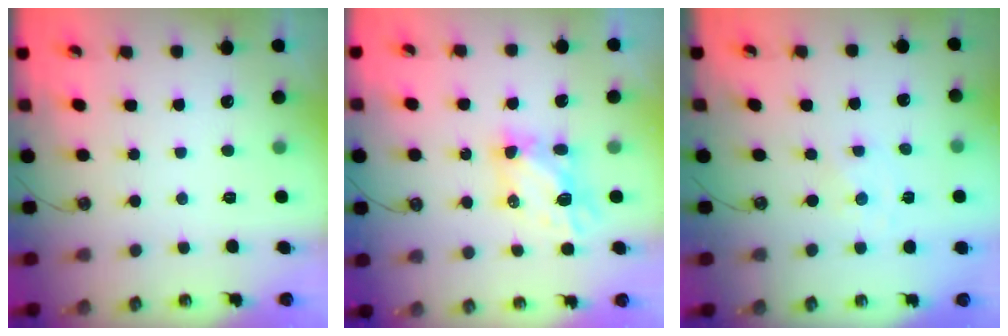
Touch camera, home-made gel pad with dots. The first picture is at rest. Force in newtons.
{"total": 5.6, "press": 5.6, "slide": 0.1}
{"total": 0.0}